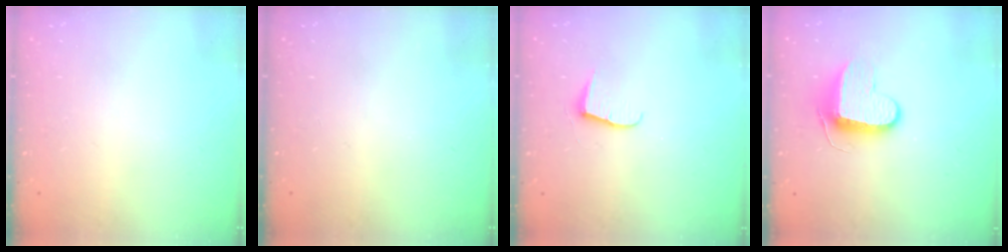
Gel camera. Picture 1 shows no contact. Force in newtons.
{"total": 0.0}
{"total": 6.2, "press": 6.2, "slide": 0.5}
{"total": 9.5, "press": 9.5, "slide": 0.1}